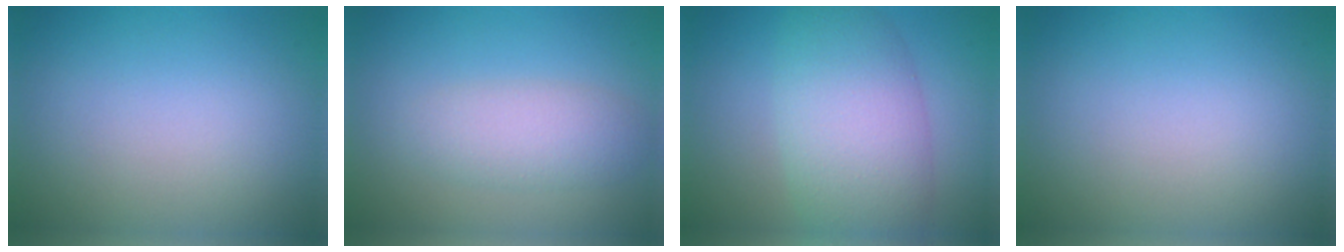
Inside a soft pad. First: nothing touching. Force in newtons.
{"total": 3.1, "press": 3.1, "slide": 0.1}
{"total": 7.6, "press": 7.6, "slide": 0.2}
{"total": 0.0}